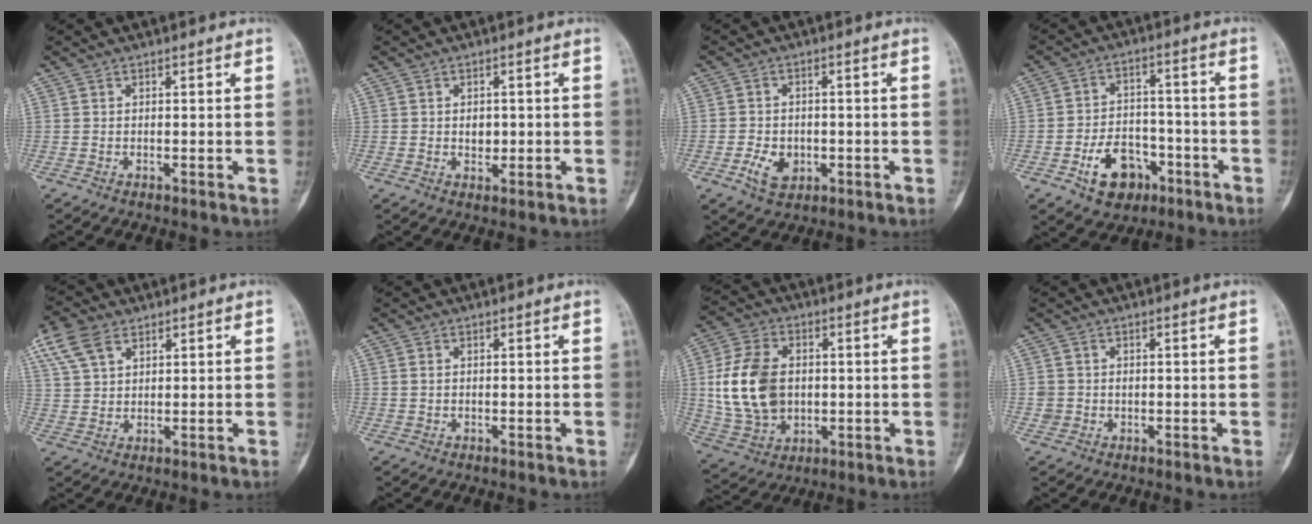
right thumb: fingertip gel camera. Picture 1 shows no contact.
{"total": 2.5, "force": [0.0, 1.8, 1.7], "torque": [-0.015, 0.001, 0.003]}
{"total": 5.2, "force": [-1.7, 3.8, 3.2], "torque": [-0.045, 0.003, -0.025]}
{"total": 10.2, "force": [-4.9, 7.1, 5.4], "torque": [-0.057, 0.039, -0.074]}
{"total": 7.9, "force": [4.4, 4.6, 4.7], "torque": [-0.097, 0.003, 0.090]}
{"total": 0.9, "force": [0.2, 0.7, 0.6], "torque": [-0.010, 0.002, 0.004]}
{"total": 15.6, "force": [0.9, 11.1, 11.0], "torque": [-0.195, 0.003, 0.025]}
{"total": 3.5, "force": [0.0, 2.7, 2.1], "torque": [-0.032, 0.007, 0.005]}